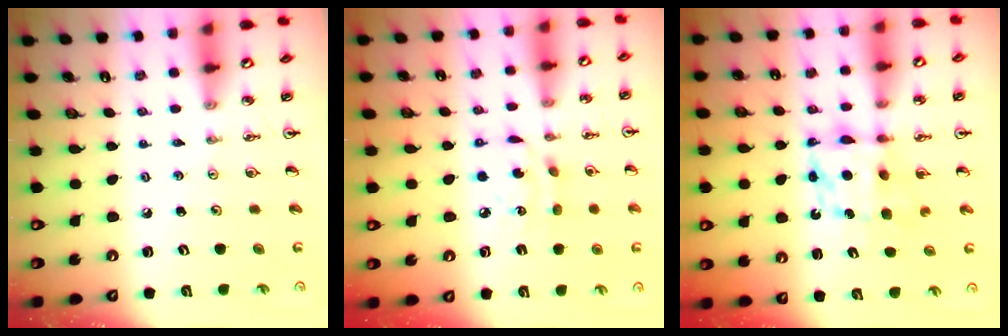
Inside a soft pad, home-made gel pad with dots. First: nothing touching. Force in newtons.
{"total": 8.6, "press": 8.6, "slide": 0.4}
{"total": 6.7, "press": 6.6, "slide": 0.4}